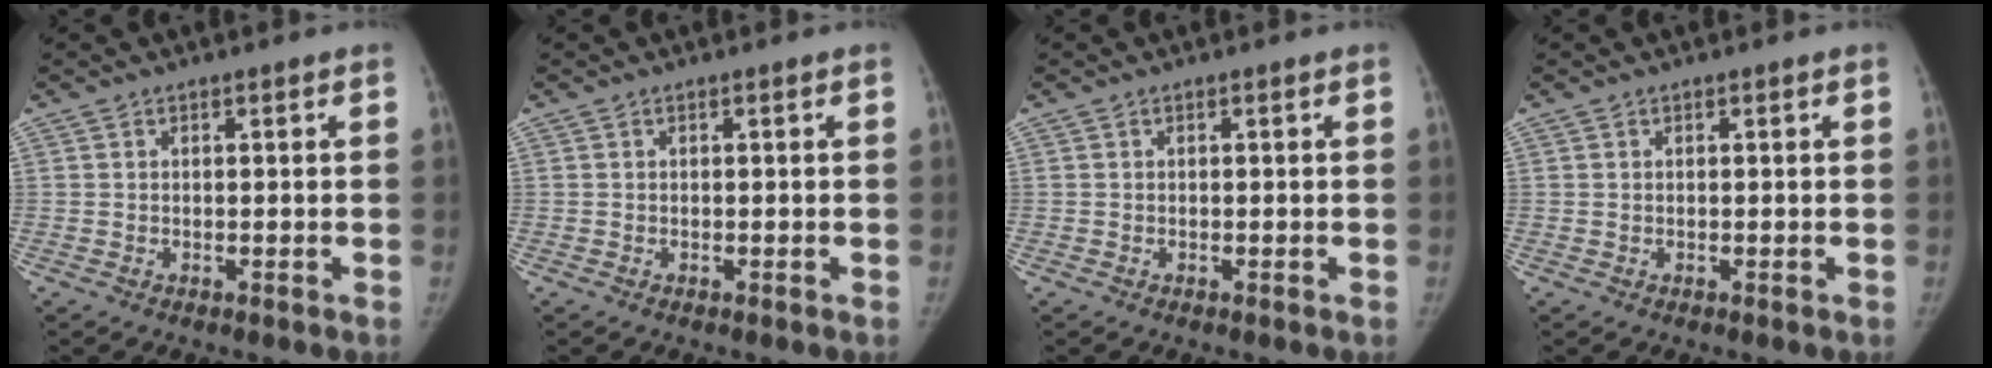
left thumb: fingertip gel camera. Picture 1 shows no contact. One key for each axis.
{"total": 0.0}
{"total": 0.0}
{"total": 0.0}